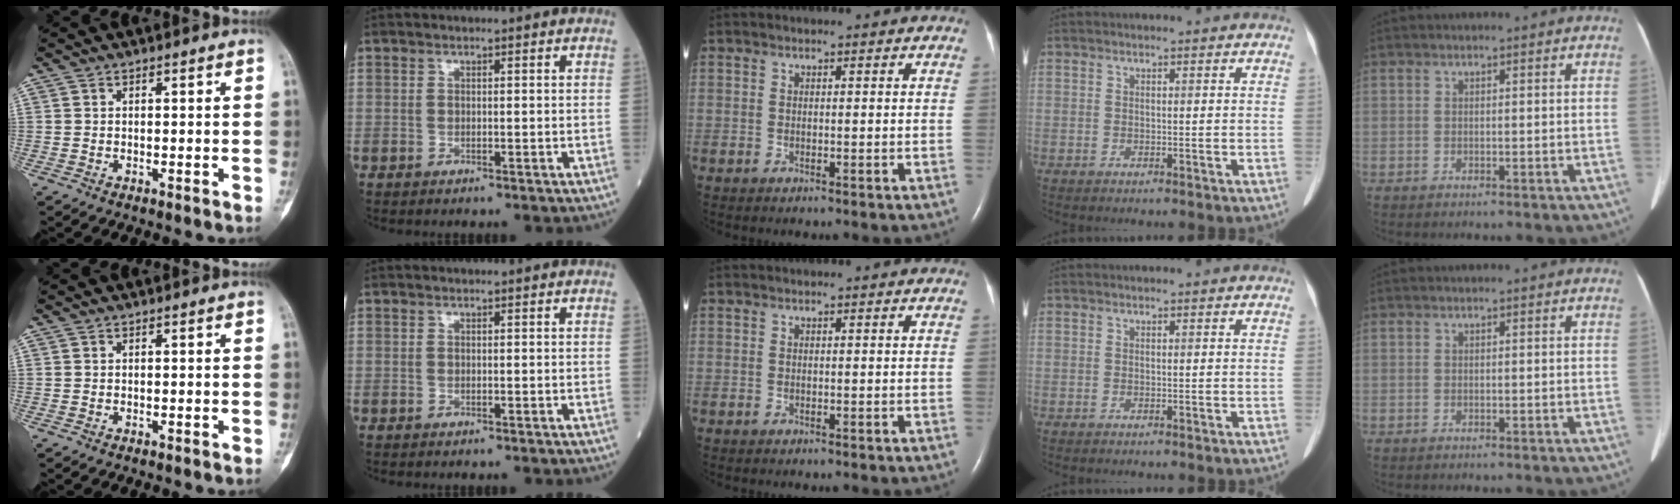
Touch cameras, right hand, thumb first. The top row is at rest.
{}